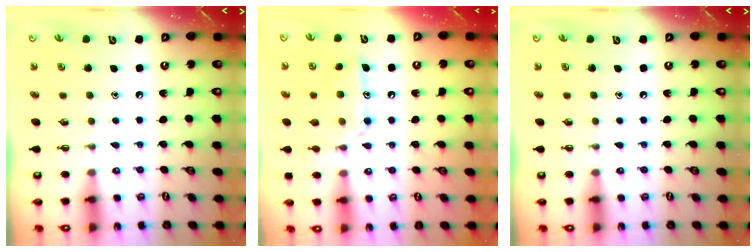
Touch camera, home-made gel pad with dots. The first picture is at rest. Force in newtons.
{"total": 13.7, "press": 13.7, "slide": 1.1}
{"total": 0.0}